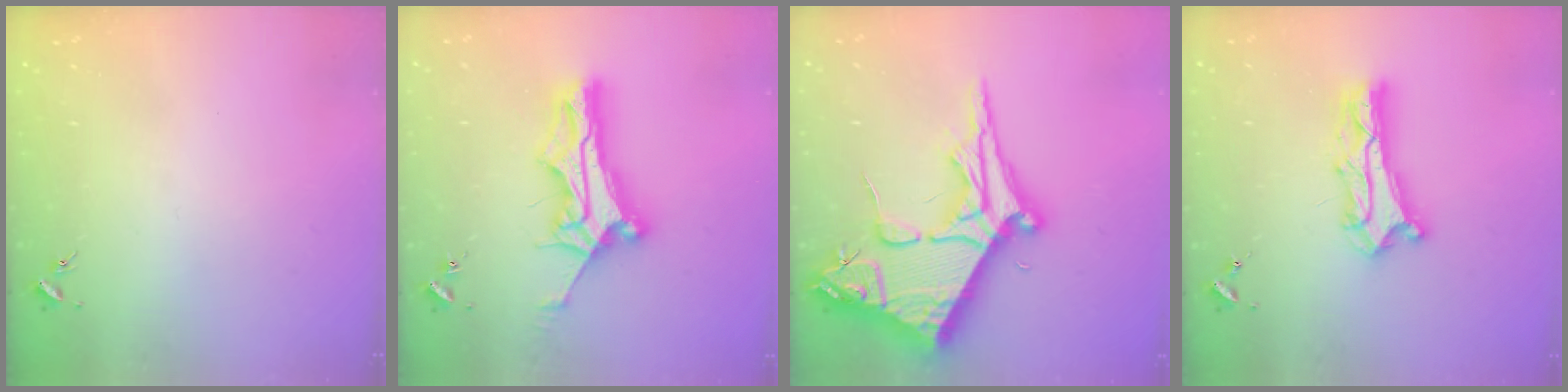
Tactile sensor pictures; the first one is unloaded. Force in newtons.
{"total": 11.0, "press": 11.0, "slide": 0.8}
{"total": 16.1, "press": 16.1, "slide": 1.6}
{"total": 8.3, "press": 8.3, "slide": 0.7}